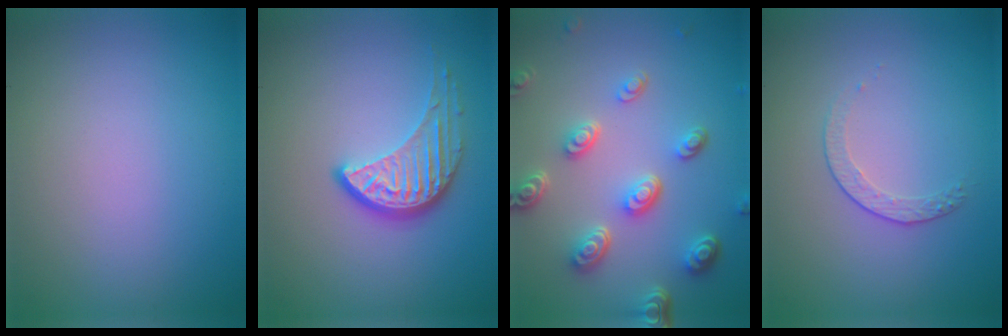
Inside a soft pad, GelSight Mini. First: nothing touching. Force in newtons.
{"total": 4.1, "press": 3.0, "slide": 2.8}
{"total": 5.0, "press": 3.7, "slide": 3.3}
{"total": 1.5, "press": 0.9, "slide": 1.2}